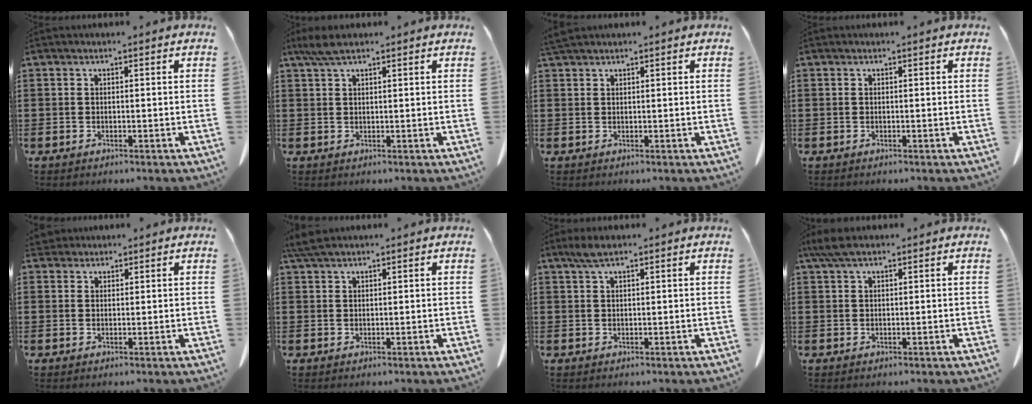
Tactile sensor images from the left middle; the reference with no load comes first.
{"total": 3.1, "force": [2.0, 0.8, 2.3], "torque": [-0.050, 0.002, 0.037]}
{"total": 1.5, "force": [1.4, 0.1, 0.6], "torque": [-0.016, -0.002, 0.028]}
{"total": 0.0}
{"total": 2.0, "force": [1.8, 0.8, 0.3], "torque": [-0.012, 0.004, 0.037]}
{"total": 2.9, "force": [2.2, 0.7, 1.8], "torque": [-0.042, 0.002, 0.043]}
{"total": 2.6, "force": [1.6, 0.5, 2.0], "torque": [-0.042, 0.001, 0.029]}
{"total": 3.3, "force": [1.9, 1.1, 2.4], "torque": [-0.053, 0.002, 0.037]}